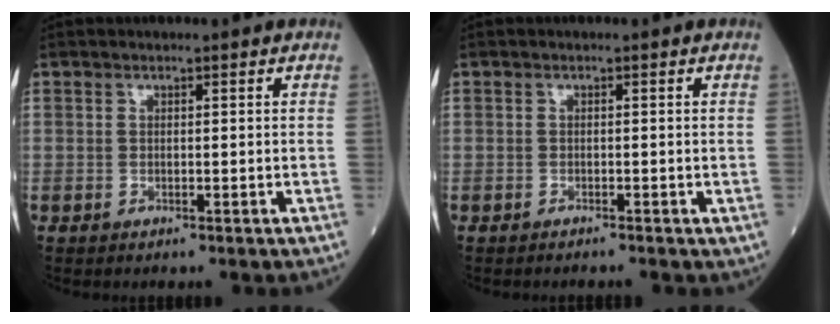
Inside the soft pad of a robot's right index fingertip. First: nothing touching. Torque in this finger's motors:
{"motor_torque": [0.38, -0.41, 0.02, 0.02]}